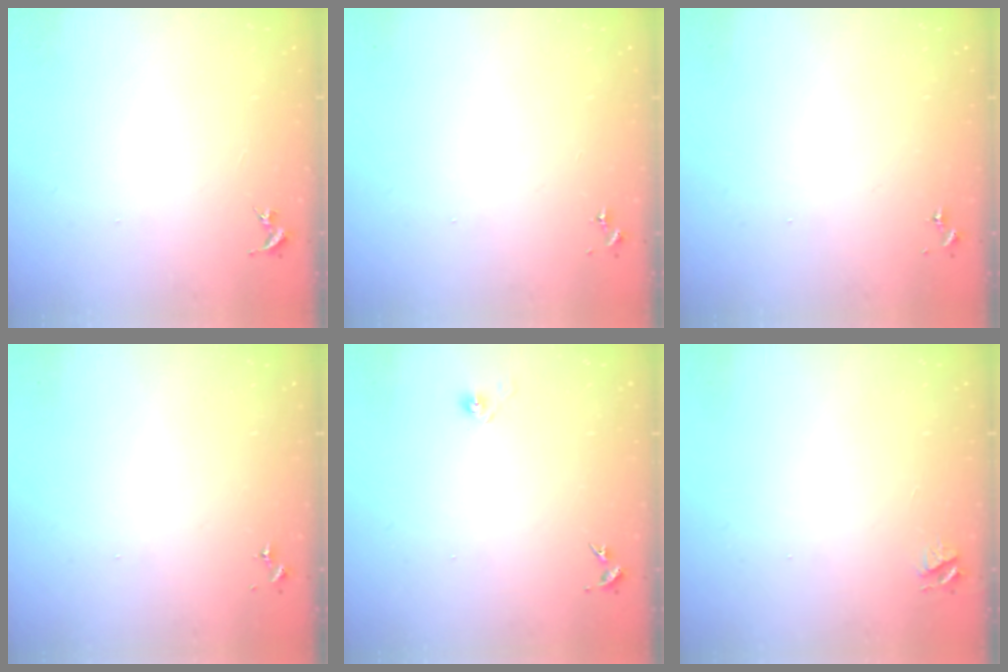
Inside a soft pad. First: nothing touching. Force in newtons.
{"total": 0.0}
{"total": 0.0}
{"total": 0.0}
{"total": 2.8, "press": 2.6, "slide": 1.1}
{"total": 4.0, "press": 3.9, "slide": 0.4}